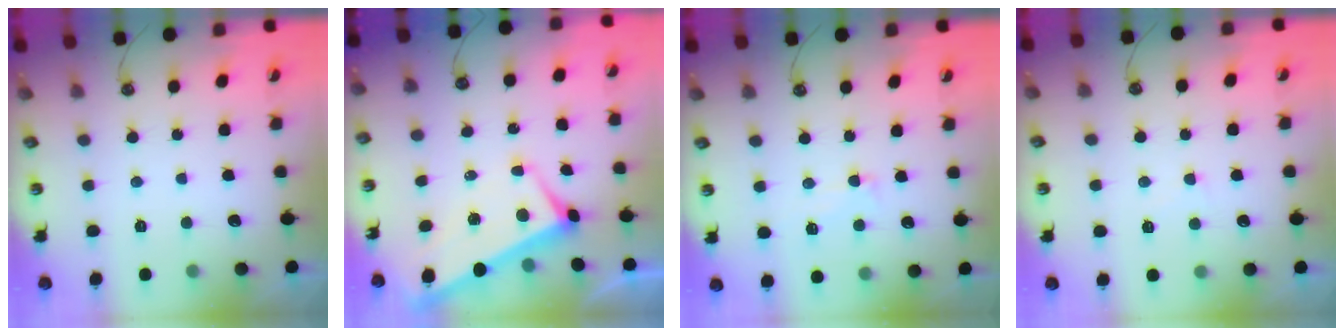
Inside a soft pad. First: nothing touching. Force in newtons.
{"total": 2.5, "press": 2.4, "slide": 0.9}
{"total": 3.7, "press": 3.6, "slide": 0.8}
{"total": 5.4, "press": 5.4, "slide": 0.6}